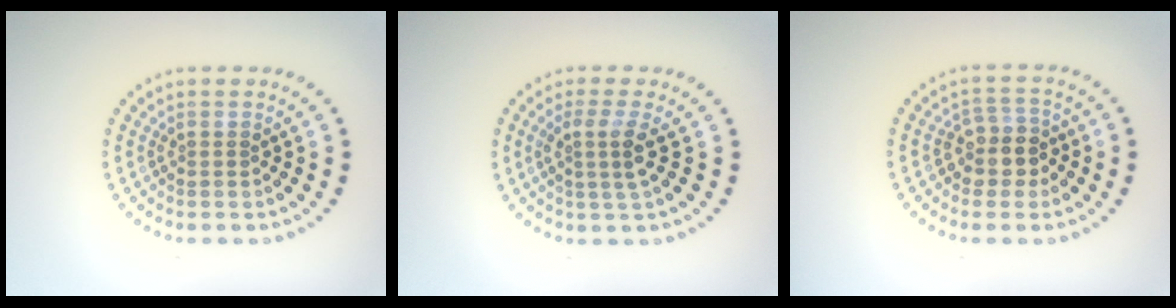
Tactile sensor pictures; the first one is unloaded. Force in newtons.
{"total": 2.5, "press": 1.9, "slide": 1.6}
{"total": 2.8, "press": 2.5, "slide": 1.3}